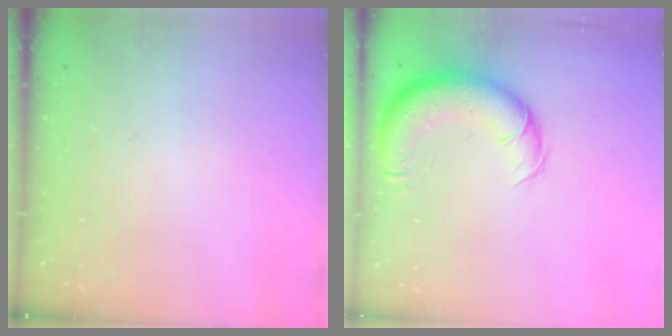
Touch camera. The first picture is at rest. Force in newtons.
{"total": 13.8, "press": 13.2, "slide": 4.1}